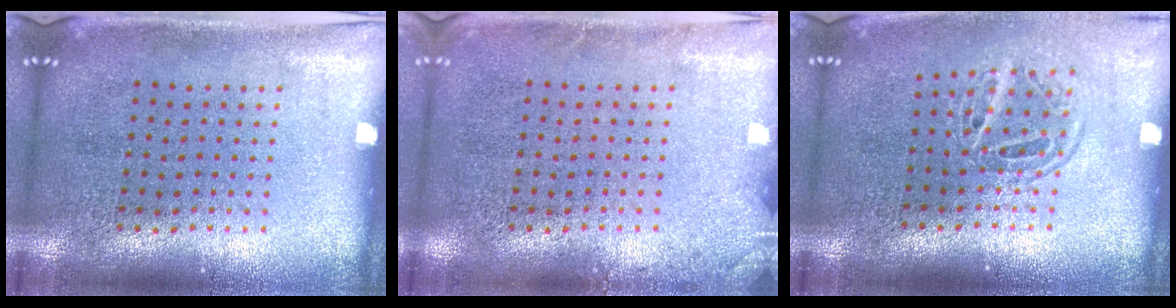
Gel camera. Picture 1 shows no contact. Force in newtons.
{"total": 1.2, "press": 1.2, "slide": 0.2}
{"total": 1.6, "press": 1.2, "slide": 1.1}